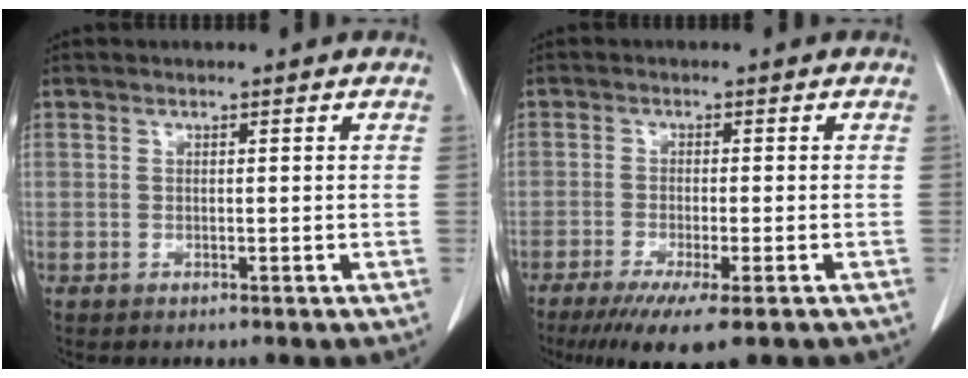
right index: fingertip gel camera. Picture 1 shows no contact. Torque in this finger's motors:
{"motor_torque": [1.14, -0.99, 0.52, 0.13]}